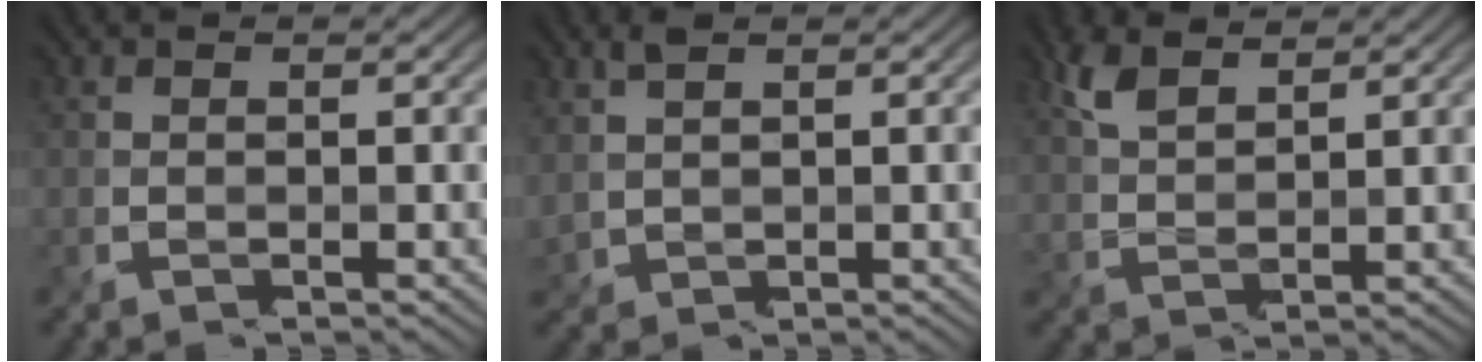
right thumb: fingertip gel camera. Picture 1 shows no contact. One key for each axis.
{"total": 2.0, "fx": 1.1, "fy": 0.8, "fz": 1.4, "tx": -0.044, "ty": -0.005, "tz": 0.032}
{"total": 4.3, "fx": 3.3, "fy": 0.8, "fz": 2.7, "tx": -0.077, "ty": 0.002, "tz": 0.083}